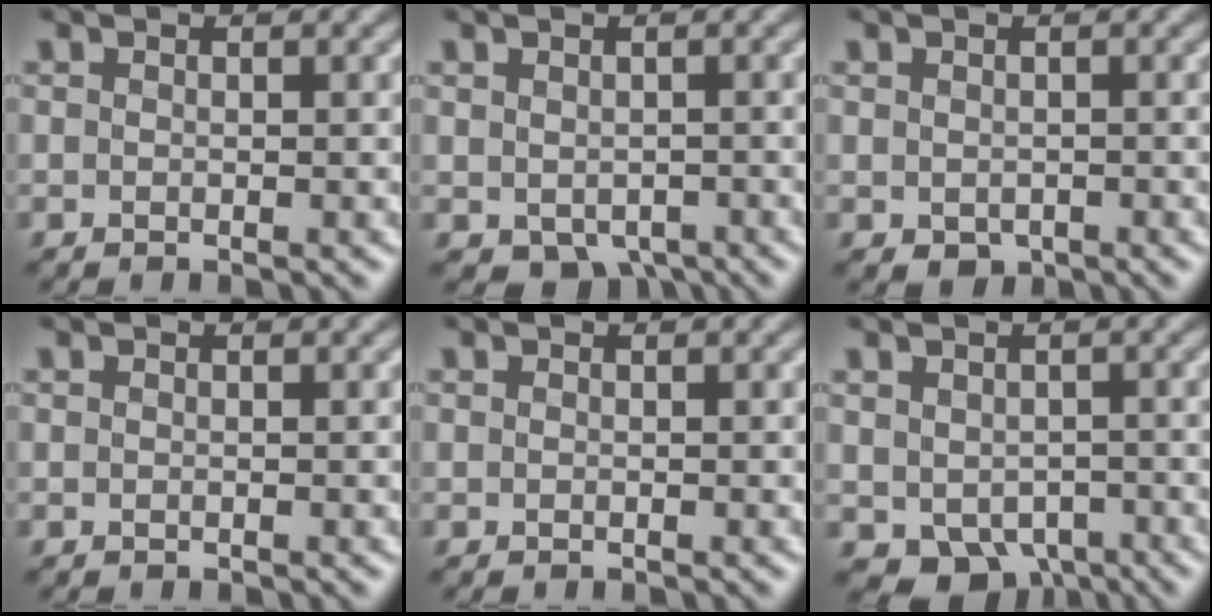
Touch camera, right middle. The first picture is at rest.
{"total": 2.6, "force": [-1.4, 1.8, 1.4], "torque": [-0.018, -0.015, -0.010]}
{"total": 0.8, "force": [-0.4, 0.6, 0.3], "torque": [-0.005, -0.006, -0.003]}
{"total": 0.0}
{"total": 0.0}
{"total": 4.2, "force": [-1.6, 3.1, 2.2], "torque": [-0.032, -0.021, -0.007]}